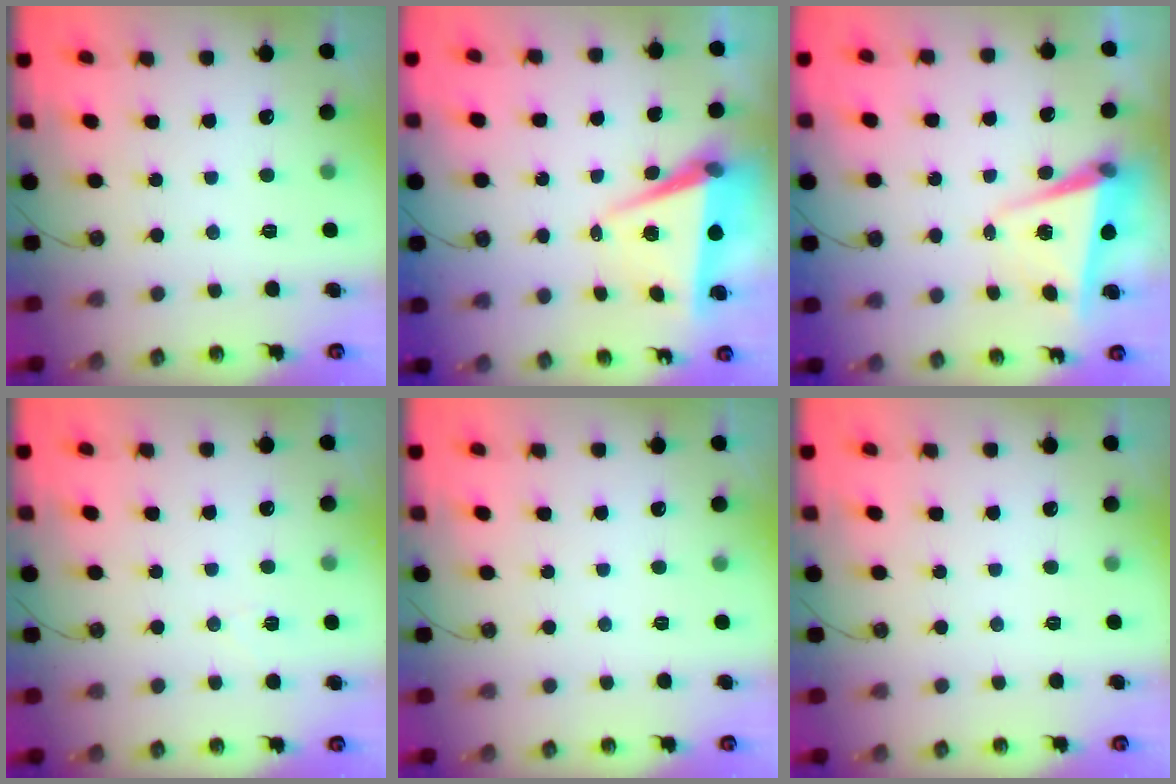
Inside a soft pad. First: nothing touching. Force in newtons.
{"total": 7.0, "press": 5.6, "slide": 4.3}
{"total": 4.8, "press": 4.5, "slide": 1.7}
{"total": 4.2, "press": 4.1, "slide": 0.6}
{"total": 0.0}
{"total": 0.0}